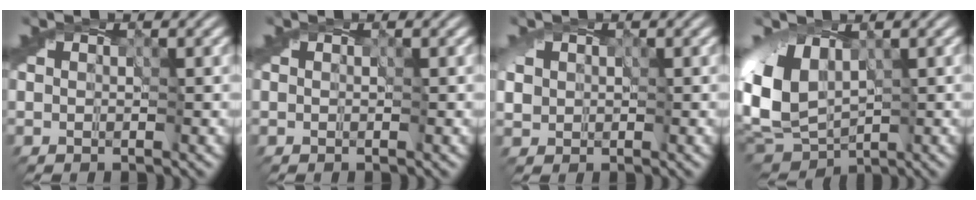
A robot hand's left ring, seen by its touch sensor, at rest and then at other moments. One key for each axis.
{"total": 0.0}
{"total": 2.6, "fx": 0.8, "fy": 2.3, "fz": 0.9, "tx": -0.013, "ty": 0.012, "tz": -0.002}
{"total": 7.3, "fx": 1.0, "fy": 5.0, "fz": 5.3, "tx": -0.129, "ty": 0.002, "tz": 0.011}